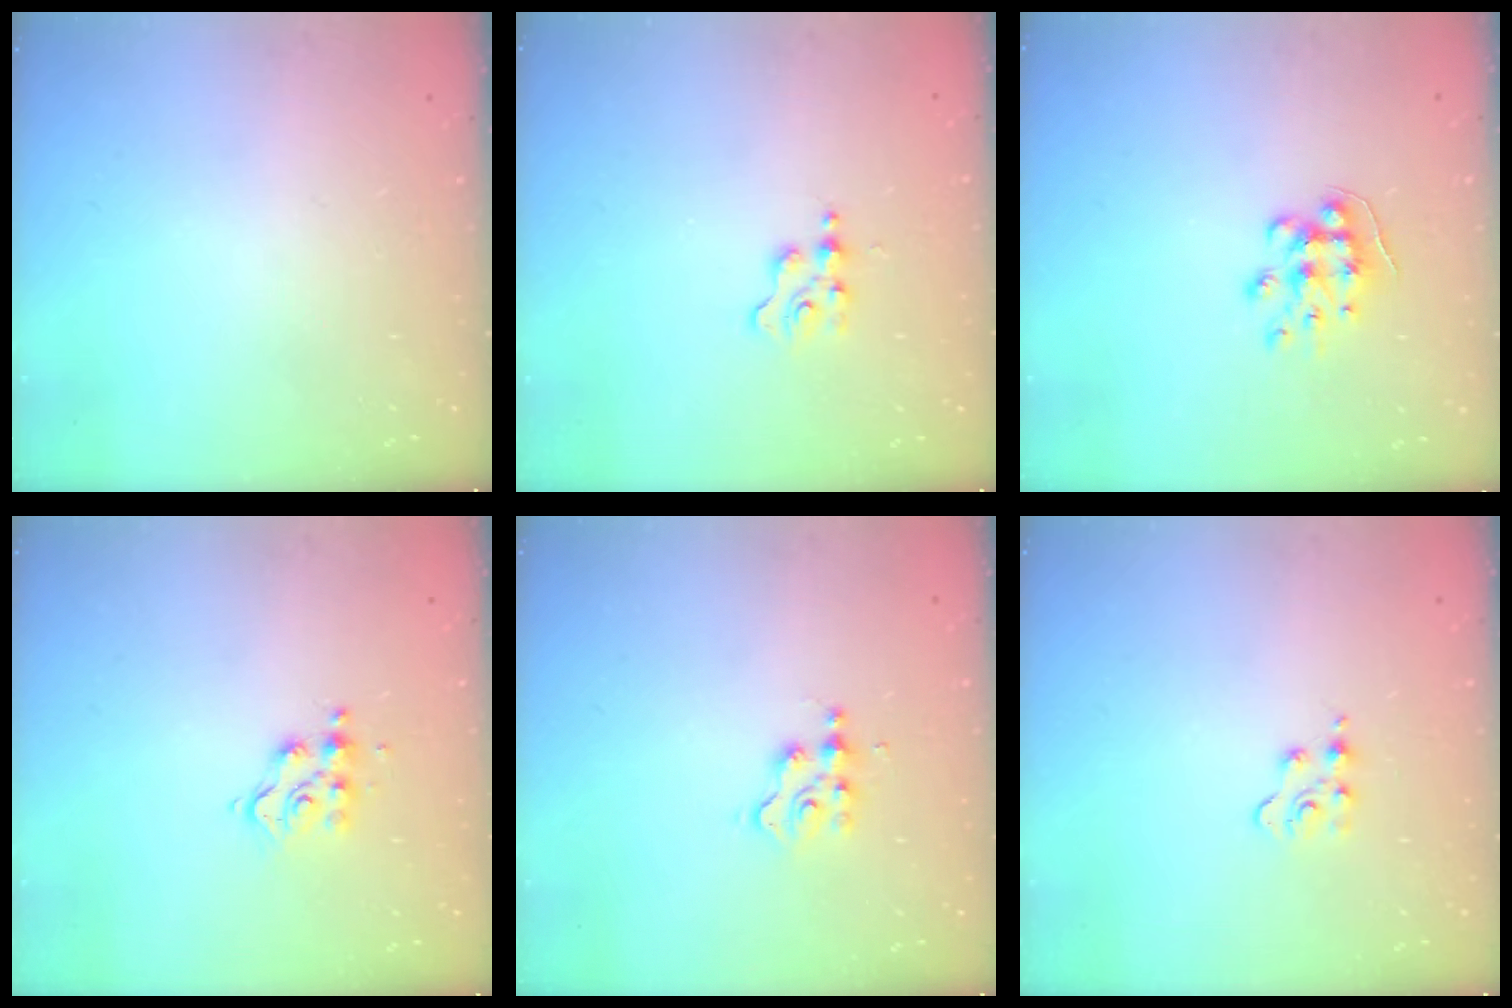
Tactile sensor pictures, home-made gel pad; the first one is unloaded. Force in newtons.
{"total": 2.4, "press": 2.4, "slide": 0.2}
{"total": 8.9, "press": 8.9, "slide": 0.8}
{"total": 8.9, "press": 8.9, "slide": 0.7}
{"total": 2.9, "press": 2.9, "slide": 0.4}
{"total": 3.2, "press": 3.2, "slide": 0.4}